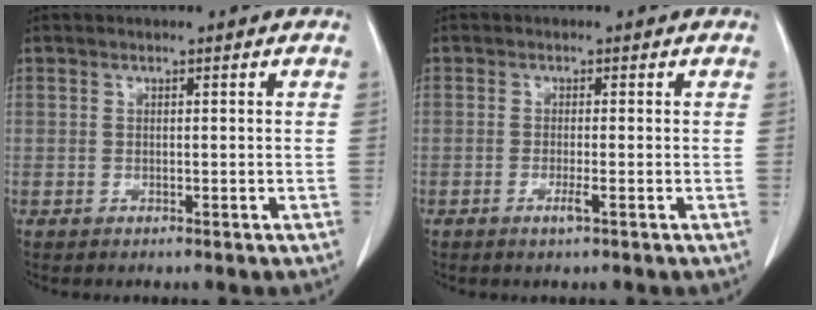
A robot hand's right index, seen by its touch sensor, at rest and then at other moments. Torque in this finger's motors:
{"motor_torque": [-0.03, -0.03, -0.03, 0.00]}